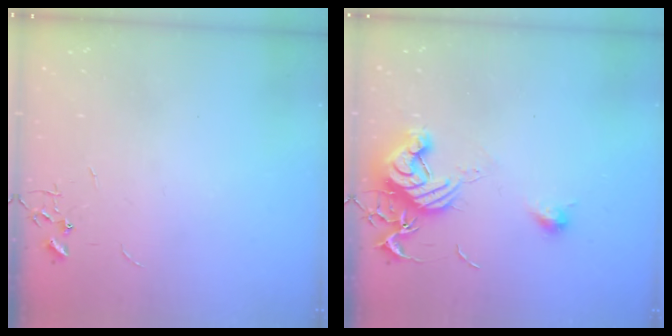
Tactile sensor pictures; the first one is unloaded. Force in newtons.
{"total": 14.2, "press": 14.2, "slide": 0.8}